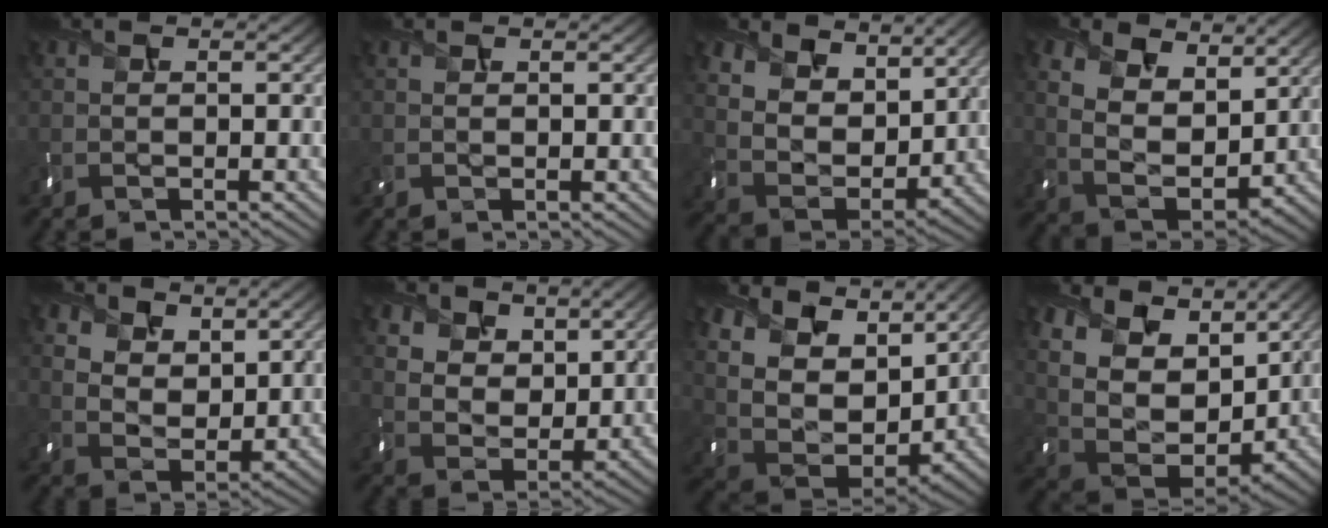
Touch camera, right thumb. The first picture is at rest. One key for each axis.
{"total": 0.0}
{"total": 12.0, "fx": 8.0, "fy": 7.0, "fz": 5.6, "tx": -0.170, "ty": -0.018, "tz": 0.156}
{"total": 11.7, "fx": 6.3, "fy": 6.8, "fz": 7.1, "tx": -0.177, "ty": -0.010, "tz": 0.107}
{"total": 9.0, "fx": 5.9, "fy": 5.1, "fz": 4.5, "tx": -0.121, "ty": -0.025, "tz": 0.113}
{"total": 8.7, "fx": 5.7, "fy": 5.1, "fz": 4.1, "tx": -0.116, "ty": -0.024, "tz": 0.106}
{"total": 14.9, "fx": 8.7, "fy": 8.8, "fz": 8.2, "tx": -0.231, "ty": 0.030, "tz": 0.162}
{"total": 14.5, "fx": 8.5, "fy": 8.7, "fz": 7.9, "tx": -0.219, "ty": 0.033, "tz": 0.152}